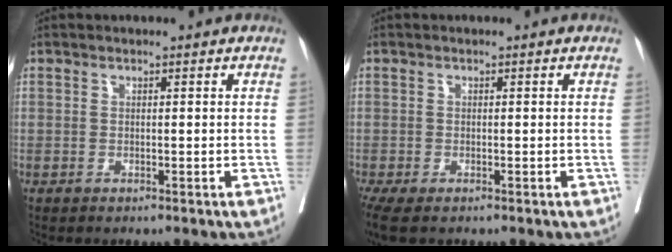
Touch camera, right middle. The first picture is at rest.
{"total": 4.4, "force": [-3.2, 1.4, 2.7], "torque": [-0.050, -0.014, -0.056]}